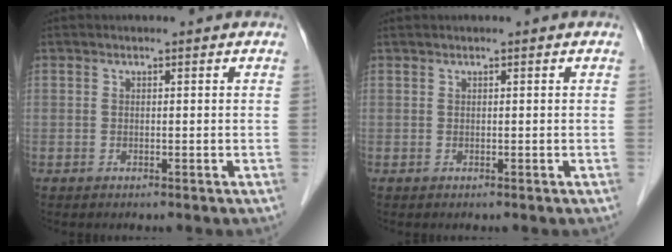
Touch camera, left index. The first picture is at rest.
{"total": 0.8, "force": [0.6, 0.0, 0.5], "torque": [-0.015, 0.013, 0.017]}